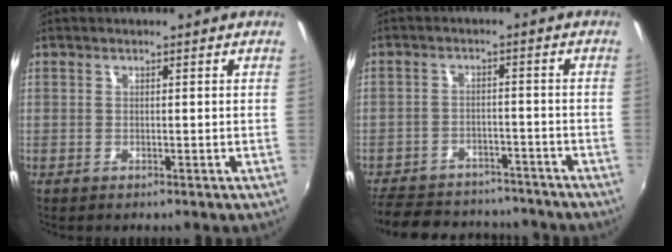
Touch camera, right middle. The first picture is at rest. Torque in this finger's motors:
{"motor_torque": [0.80, -1.34, 0.02, 0.00]}